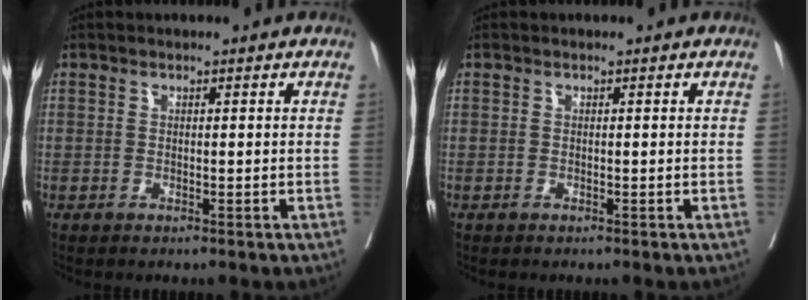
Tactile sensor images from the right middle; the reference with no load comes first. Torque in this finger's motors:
{"motor_torque": [-0.37, 0.01, -0.05, -0.01]}